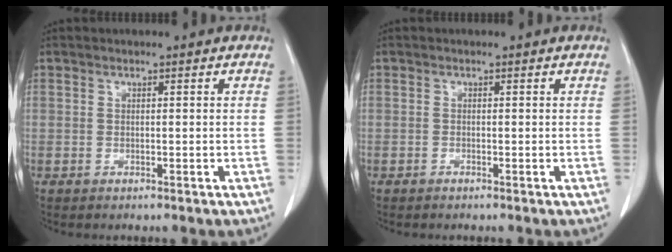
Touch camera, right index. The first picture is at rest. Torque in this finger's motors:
{"motor_torque": [-0.01, -0.05, 0.03, 0.01]}